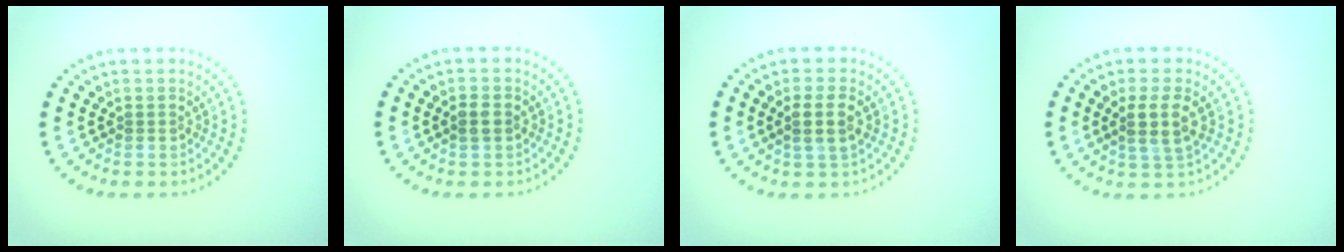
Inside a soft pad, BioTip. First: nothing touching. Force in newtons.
{"total": 1.5, "press": 1.5, "slide": 0.1}
{"total": 2.5, "press": 2.2, "slide": 1.0}
{"total": 2.8, "press": 2.4, "slide": 1.4}